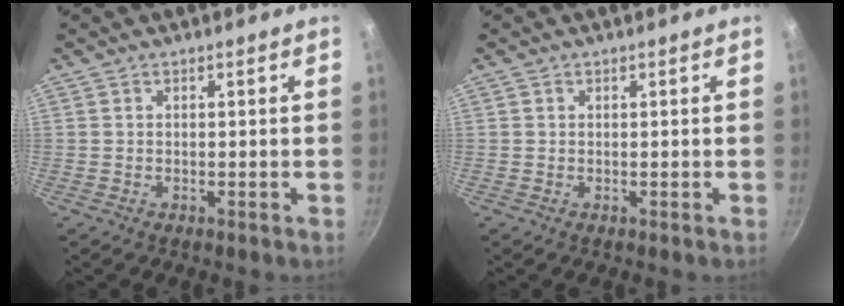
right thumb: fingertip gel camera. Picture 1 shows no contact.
{"total": 0.0}